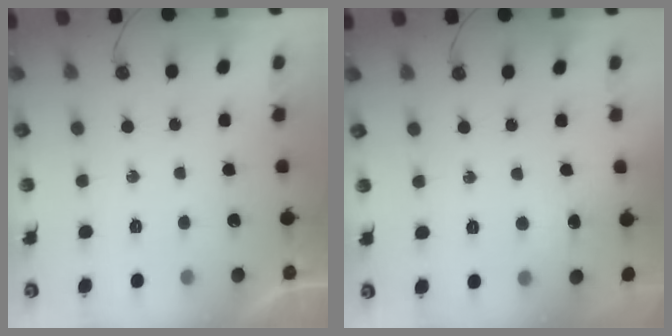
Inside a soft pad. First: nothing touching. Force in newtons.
{"total": 13.5, "press": 4.4, "slide": 12.8}